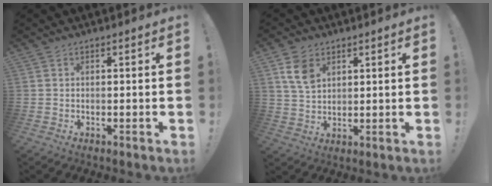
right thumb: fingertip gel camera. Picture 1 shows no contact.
{"total": 7.9, "force": [3.7, 5.2, 4.5], "torque": [-0.073, -0.007, 0.073]}